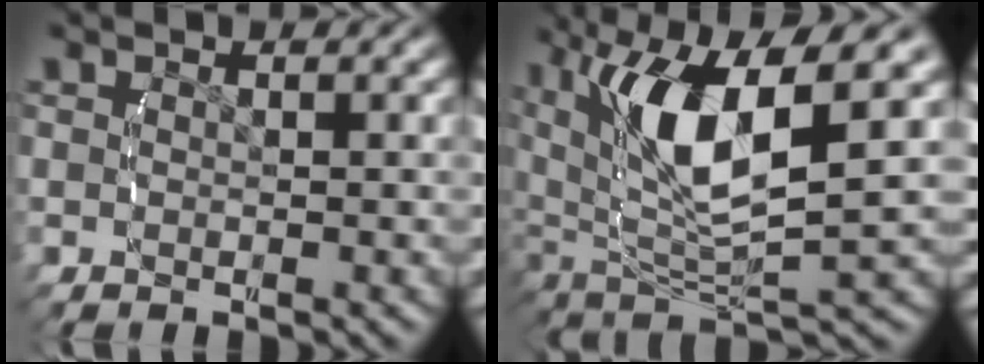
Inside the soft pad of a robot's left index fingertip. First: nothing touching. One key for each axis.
{"total": 9.6, "fx": 2.3, "fy": 4.4, "fz": 8.2, "tx": -0.172, "ty": -0.015, "tz": 0.053}